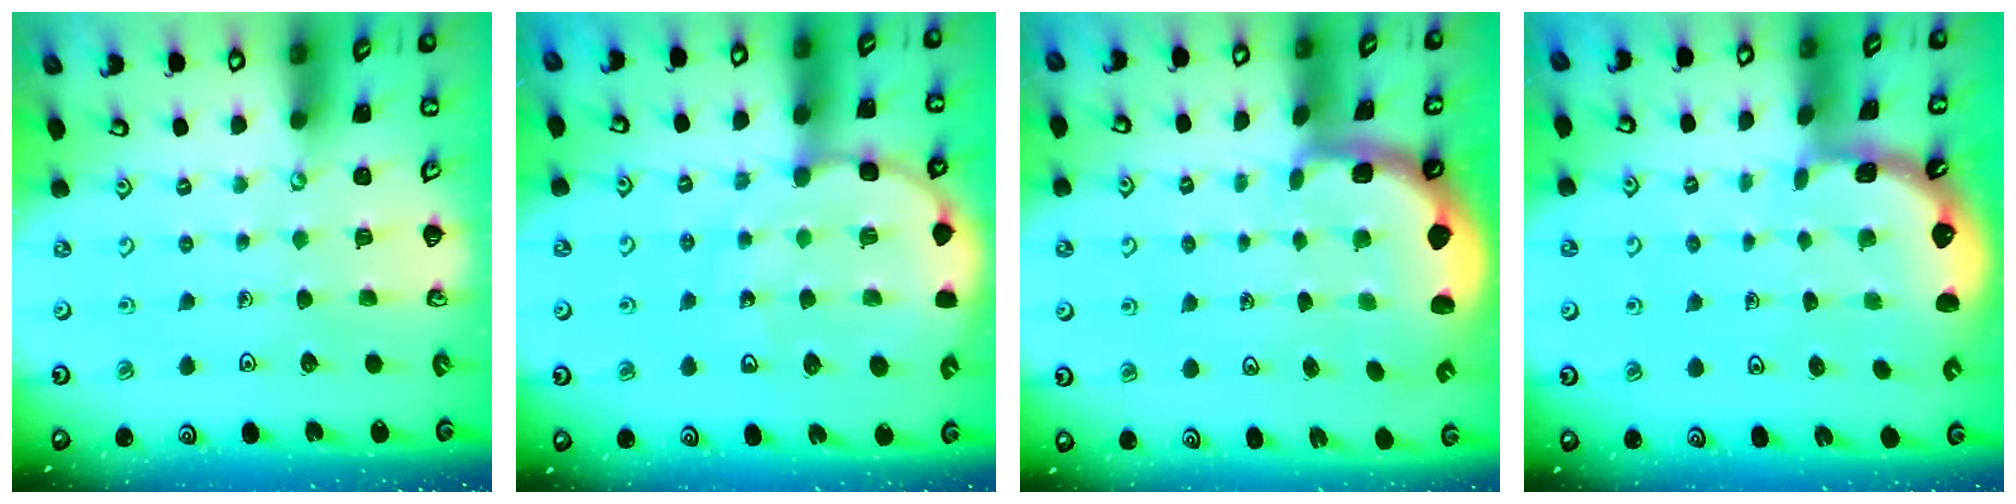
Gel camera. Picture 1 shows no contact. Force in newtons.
{"total": 10.8, "press": 10.5, "slide": 2.6}
{"total": 2.4, "press": 2.1, "slide": 1.2}
{"total": 1.2, "press": 1.1, "slide": 0.1}